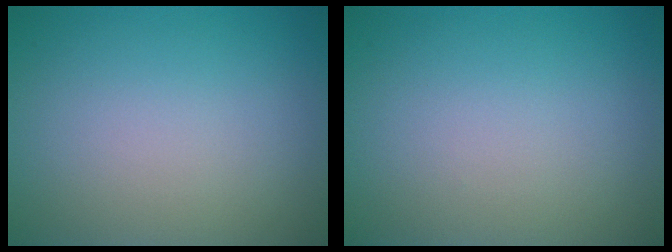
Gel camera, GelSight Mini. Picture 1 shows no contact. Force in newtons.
{"total": 0.0}